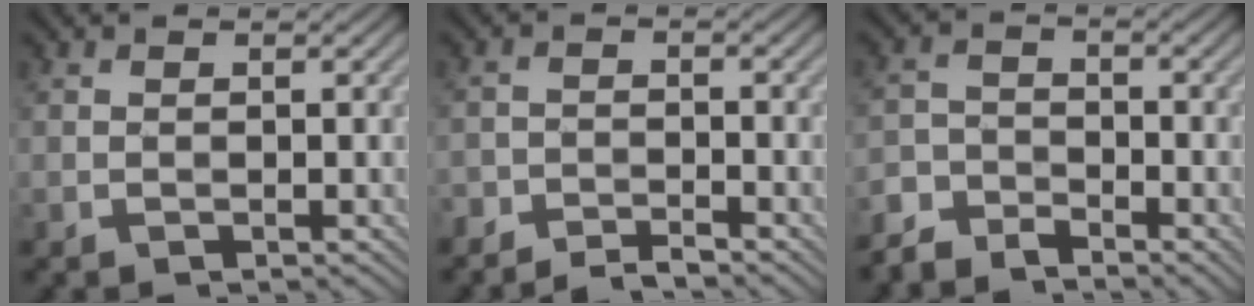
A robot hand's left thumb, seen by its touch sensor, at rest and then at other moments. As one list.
[{"total": 3.4, "force": [-3.2, 0.4, 1.1], "torque": [-0.018, 0.000, -0.063]}, {"total": 4.8, "force": [-4.3, 1.5, 1.4], "torque": [-0.026, -0.006, -0.095]}]